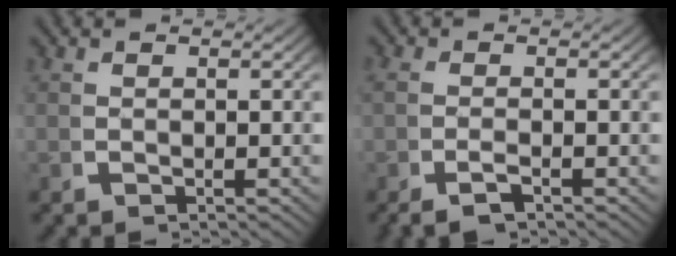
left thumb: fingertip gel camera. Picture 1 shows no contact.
{"total": 1.9, "force": [-1.4, 0.5, 1.1], "torque": [-0.029, -0.008, -0.021]}